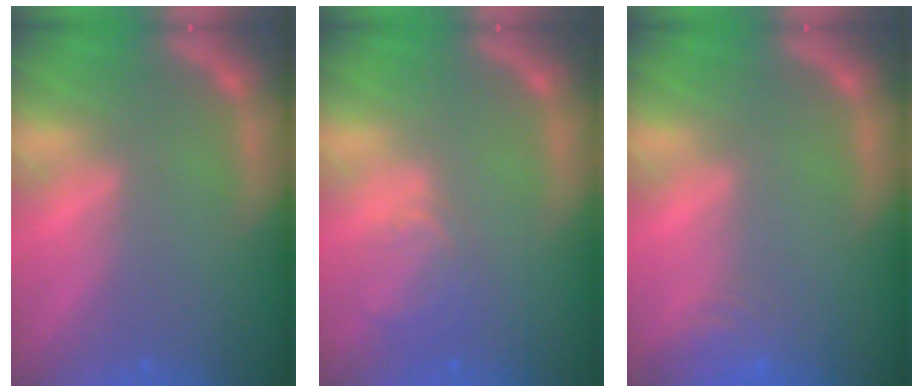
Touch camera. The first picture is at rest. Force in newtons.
{"total": 2.9}
{"total": 3.5}